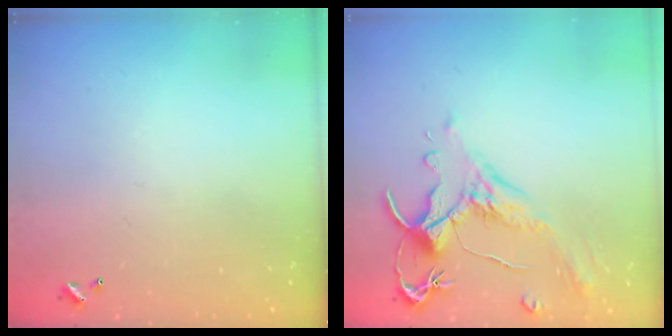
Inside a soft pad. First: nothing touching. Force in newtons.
{"total": 1.6, "press": 1.1, "slide": 1.2}